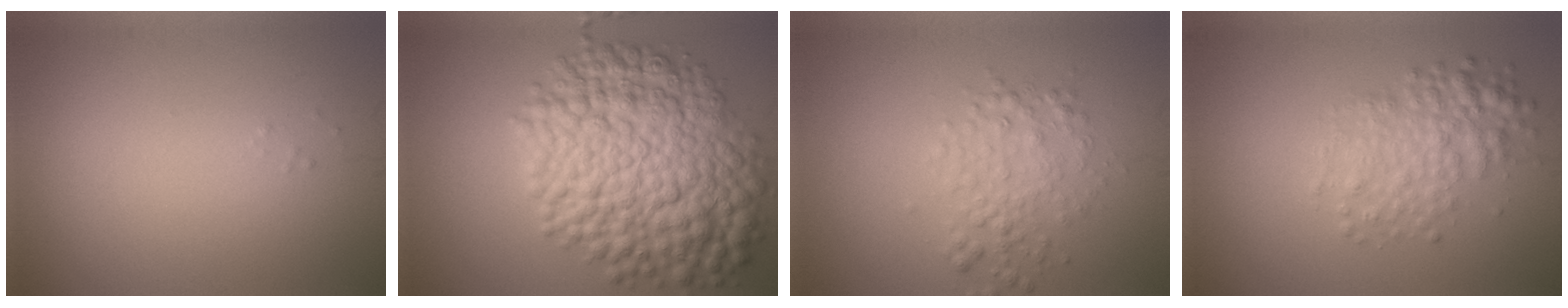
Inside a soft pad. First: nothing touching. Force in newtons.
{"total": 12.6, "press": 12.6, "slide": 0.2}
{"total": 2.9, "press": 2.9, "slide": 0.0}
{"total": 3.8, "press": 3.8, "slide": 0.1}